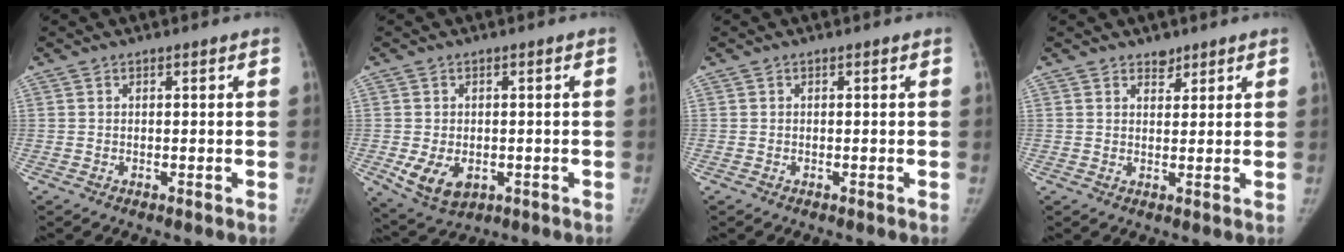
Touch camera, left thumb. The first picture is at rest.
{"total": 7.0, "force": [-1.5, 4.9, 4.8], "torque": [-0.074, -0.011, -0.011]}
{"total": 0.0}
{"total": 2.4, "force": [1.9, 1.3, 0.6], "torque": [0.007, -0.013, 0.026]}